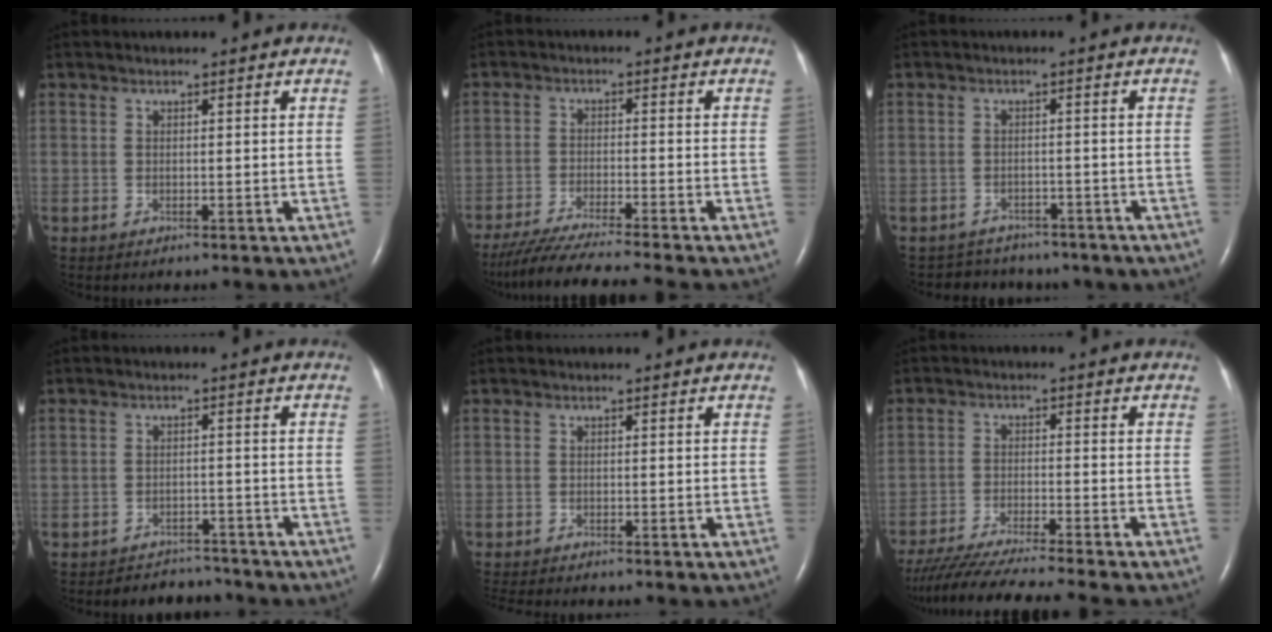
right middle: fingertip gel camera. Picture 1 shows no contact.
{"total": 11.0, "force": [-9.7, -1.6, 5.1], "torque": [-0.080, -0.031, -0.161]}
{"total": 7.9, "force": [-6.5, 4.2, 1.3], "torque": [-0.026, 0.015, -0.070]}
{"total": 4.6, "force": [-4.4, 1.4, -0.8], "torque": [0.012, 0.009, -0.065]}
{"total": 3.9, "force": [-3.5, 0.1, 1.6], "torque": [-0.024, -0.010, -0.054]}
{"total": 14.0, "force": [-12.4, -1.5, 6.4], "torque": [-0.103, -0.031, -0.204]}